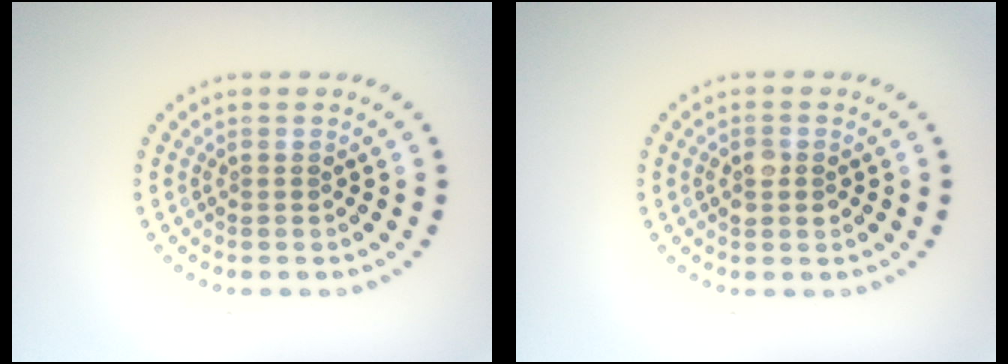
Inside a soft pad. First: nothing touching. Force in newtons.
{"total": 2.1, "press": 2.1, "slide": 0.1}